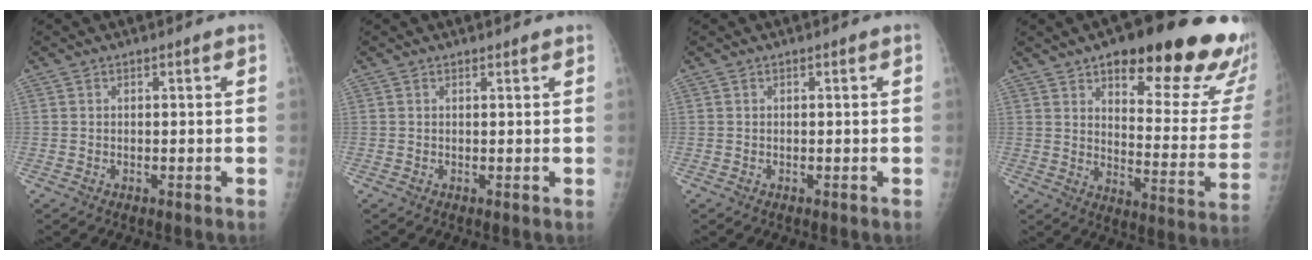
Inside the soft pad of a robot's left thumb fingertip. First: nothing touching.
{"total": 0.8, "force": [0.8, 0.1, 0.1], "torque": [-0.003, -0.002, 0.012]}
{"total": 0.0}
{"total": 27.3, "force": [17.0, 8.6, 19.5], "torque": [-0.205, -0.074, 0.221]}